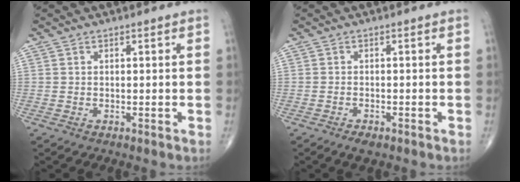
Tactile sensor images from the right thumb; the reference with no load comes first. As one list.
[{"total": 2.0, "force": [-1.4, 0.8, 1.2], "torque": [-0.025, 0.004, -0.022]}]